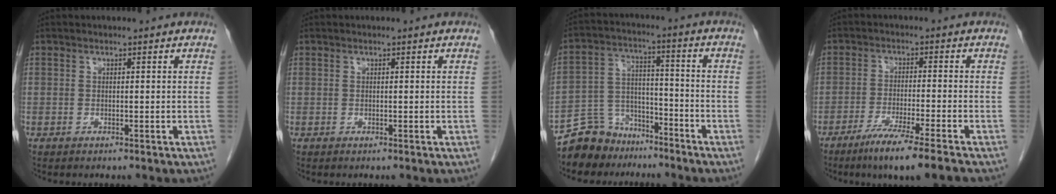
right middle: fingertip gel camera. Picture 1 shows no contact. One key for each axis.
{"total": 0.0}
{"total": 9.3, "fx": -7.7, "fy": 5.2, "fz": 0.5, "tx": -0.016, "ty": 0.038, "tz": -0.136}
{"total": 8.8, "fx": -6.5, "fy": -1.0, "fz": 5.9, "tx": -0.094, "ty": -0.025, "tz": -0.110}